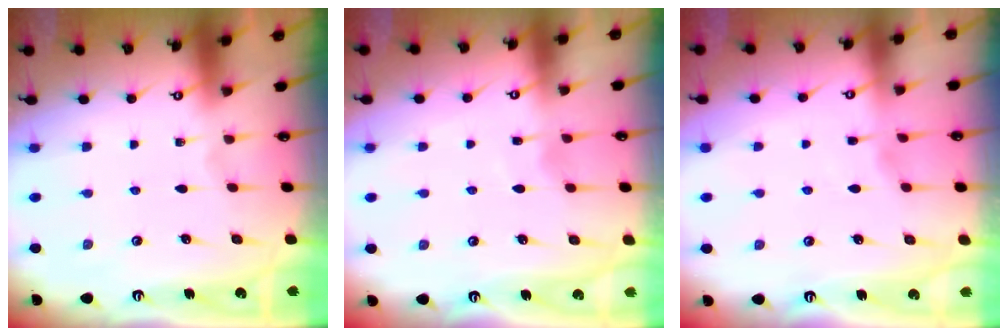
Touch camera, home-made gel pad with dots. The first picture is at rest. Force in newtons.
{"total": 4.1, "press": 4.1, "slide": 0.3}
{"total": 1.6, "press": 1.5, "slide": 0.4}